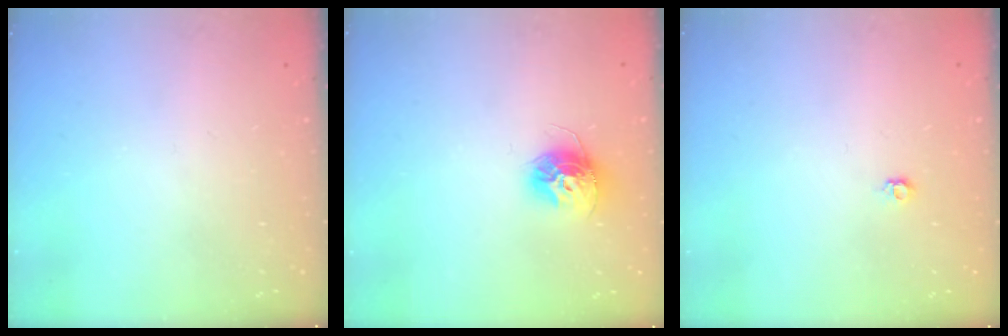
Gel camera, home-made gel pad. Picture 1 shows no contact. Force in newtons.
{"total": 11.9, "press": 11.9, "slide": 0.9}
{"total": 3.5, "press": 3.5, "slide": 0.4}